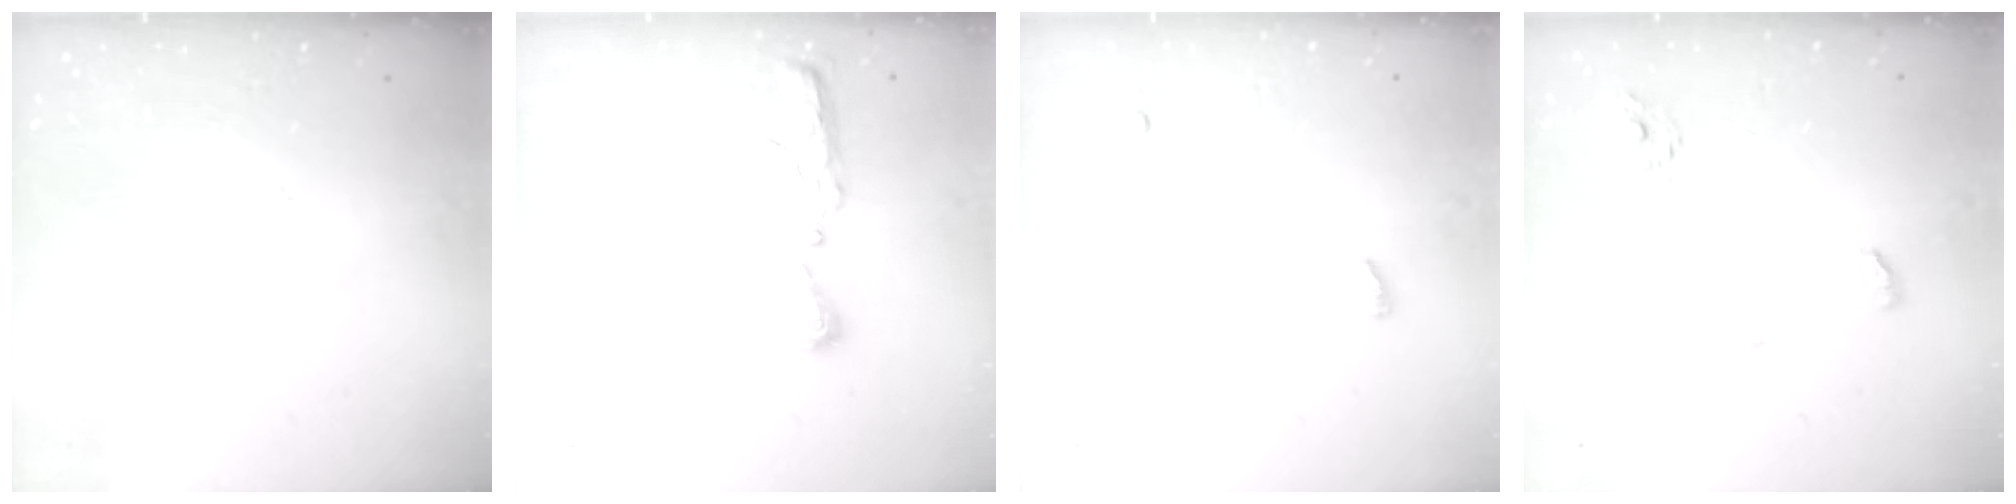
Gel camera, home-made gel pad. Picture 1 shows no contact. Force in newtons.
{"total": 5.4, "press": 5.3, "slide": 0.7}
{"total": 3.6, "press": 3.4, "slide": 1.0}
{"total": 3.6, "press": 3.5, "slide": 0.3}